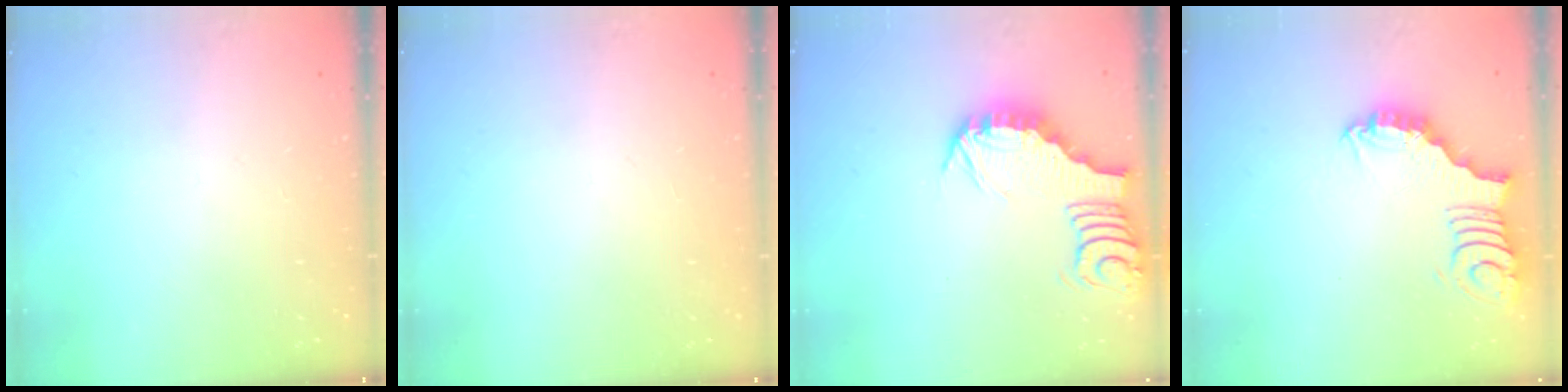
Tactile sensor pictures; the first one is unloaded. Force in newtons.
{"total": 0.0}
{"total": 3.3, "press": 3.3, "slide": 0.4}
{"total": 2.9, "press": 2.9, "slide": 0.4}